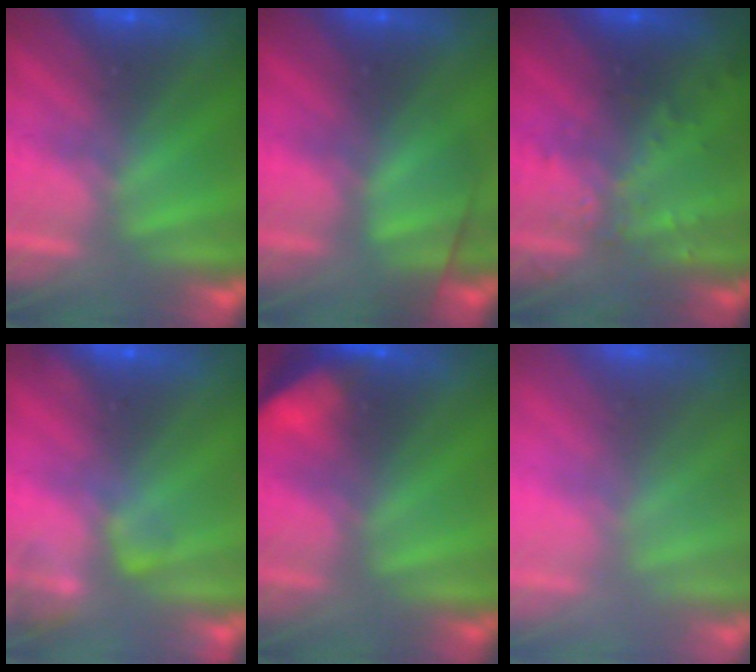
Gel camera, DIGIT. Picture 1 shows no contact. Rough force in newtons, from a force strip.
{"total": 2.9}
{"total": 3.3}
{"total": 2.4}
{"total": 6.0}
{"total": 8.2}